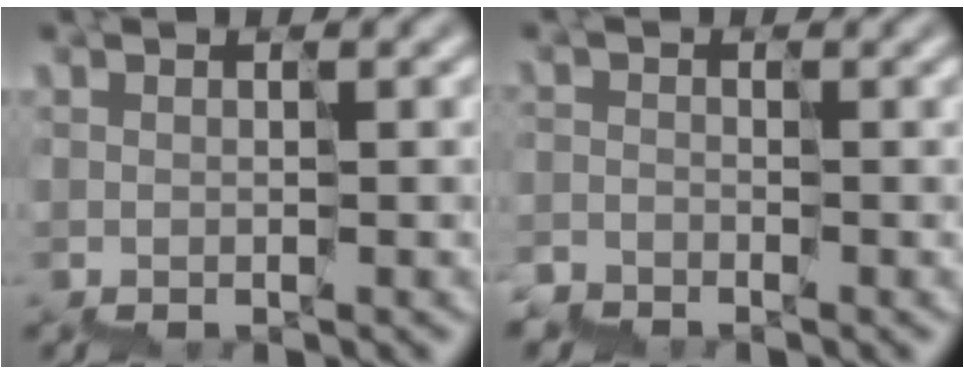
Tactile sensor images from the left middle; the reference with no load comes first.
{"total": 2.2, "force": [-1.7, -0.2, -1.4], "torque": [0.034, -0.011, -0.041]}